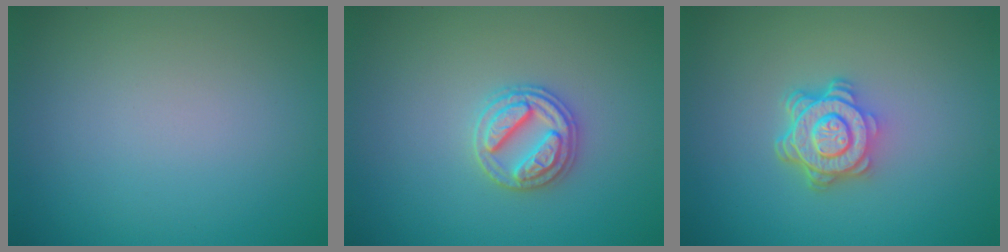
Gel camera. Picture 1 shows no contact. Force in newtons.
{"total": 2.9, "press": 2.8, "slide": 0.4}
{"total": 4.7, "press": 3.6, "slide": 3.1}